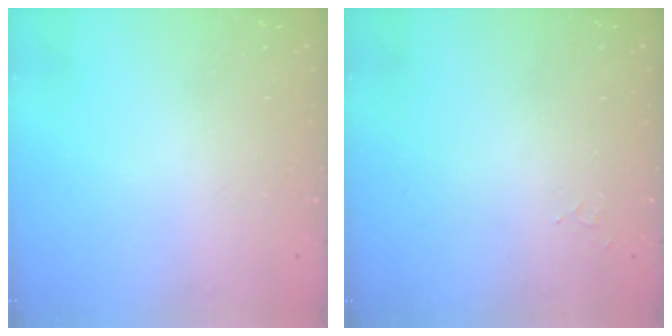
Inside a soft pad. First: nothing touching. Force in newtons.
{"total": 5.2, "press": 5.2, "slide": 0.4}